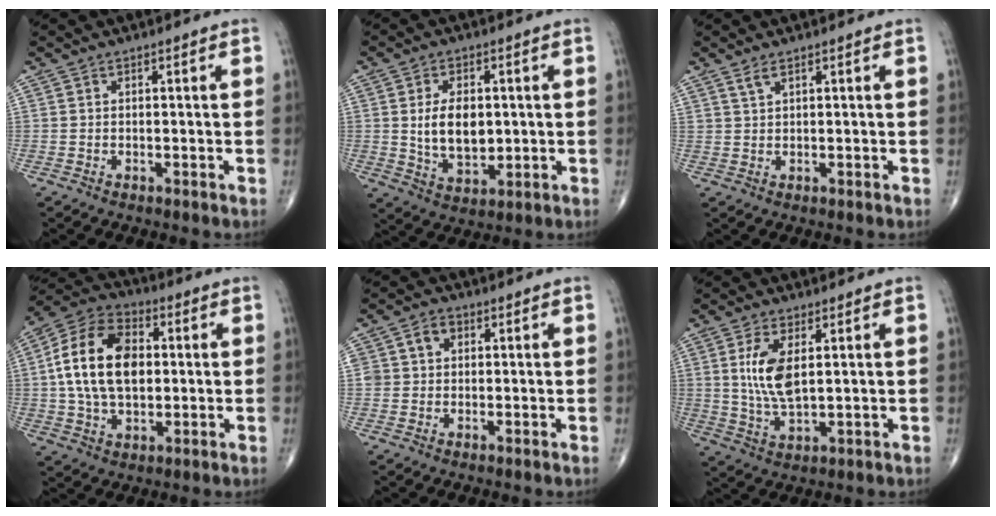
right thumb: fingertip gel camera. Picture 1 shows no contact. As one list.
[{"total": 9.4, "force": [0.7, 5.7, 7.4], "torque": [-0.109, -0.014, 0.021]}, {"total": 1.7, "force": [1.3, 0.6, 1.0], "torque": [-0.020, -0.002, 0.029]}, {"total": 17.5, "force": [1.5, 11.0, 13.5], "torque": [-0.235, 0.020, 0.023]}, {"total": 4.1, "force": [1.0, 3.5, 2.0], "torque": [-0.017, 0.009, 0.017]}, {"total": 8.7, "force": [1.9, 3.9, 7.5], "torque": [-0.152, -0.014, 0.044]}]